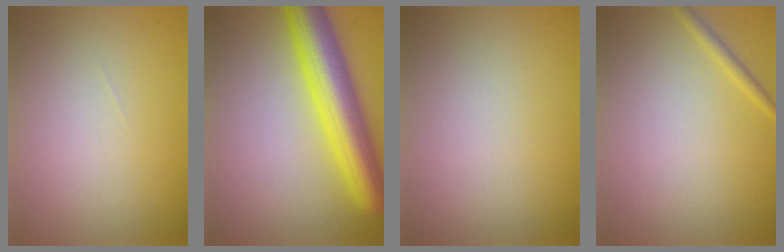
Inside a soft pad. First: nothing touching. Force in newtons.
{"total": 7.5, "press": 7.5, "slide": 0.3}
{"total": 0.0}
{"total": 0.9, "press": 0.9, "slide": 0.1}